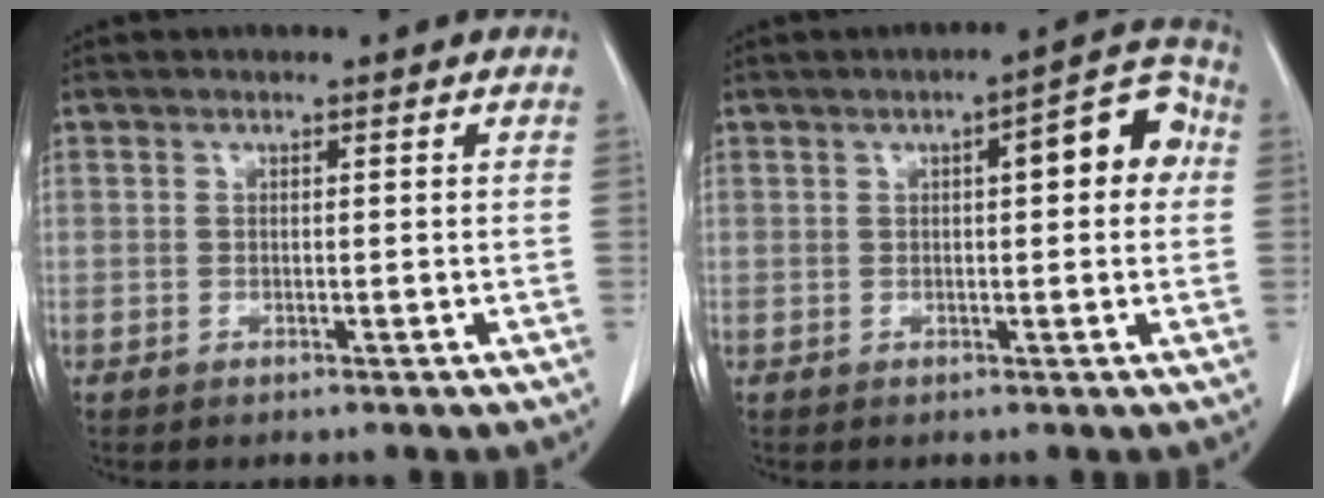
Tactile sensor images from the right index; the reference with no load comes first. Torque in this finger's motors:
{"motor_torque": [0.22, 0.13, 0.16, 0.05]}